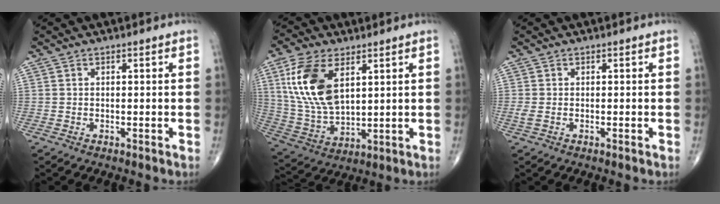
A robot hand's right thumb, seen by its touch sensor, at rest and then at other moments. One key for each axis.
{"total": 15.3, "fx": 5.4, "fy": 8.1, "fz": 11.7, "tx": -0.233, "ty": -0.018, "tz": 0.116}
{"total": 1.3, "fx": -0.3, "fy": 0.5, "fz": 1.2, "tx": -0.037, "ty": -0.002, "tz": -0.004}